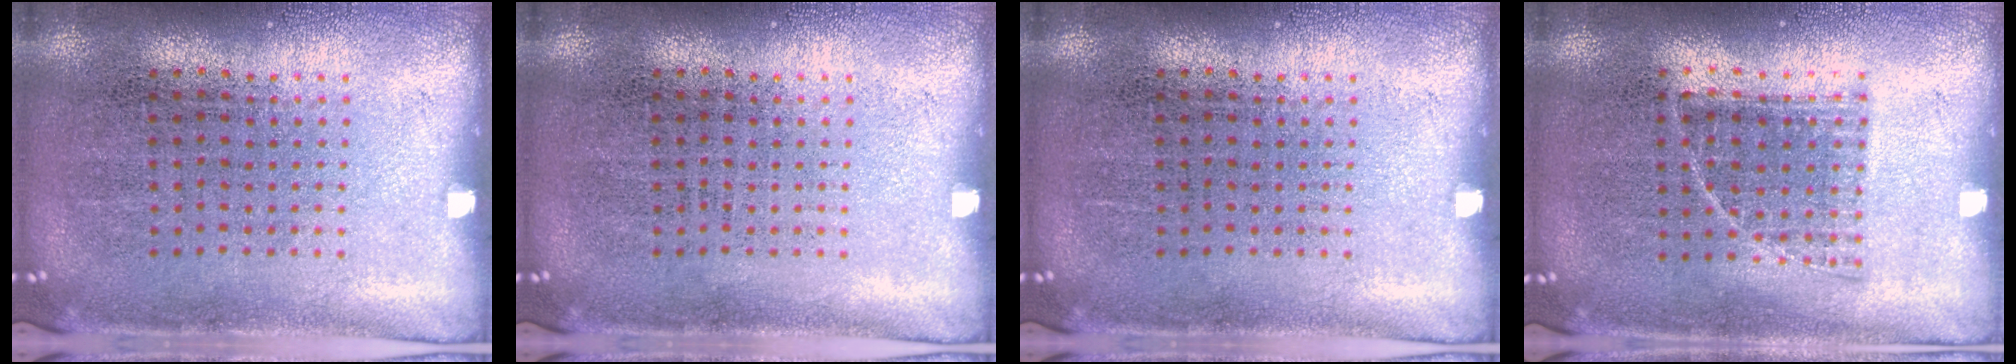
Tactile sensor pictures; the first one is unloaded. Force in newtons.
{"total": 0.0}
{"total": 0.0}
{"total": 1.0, "press": 0.8, "slide": 0.6}